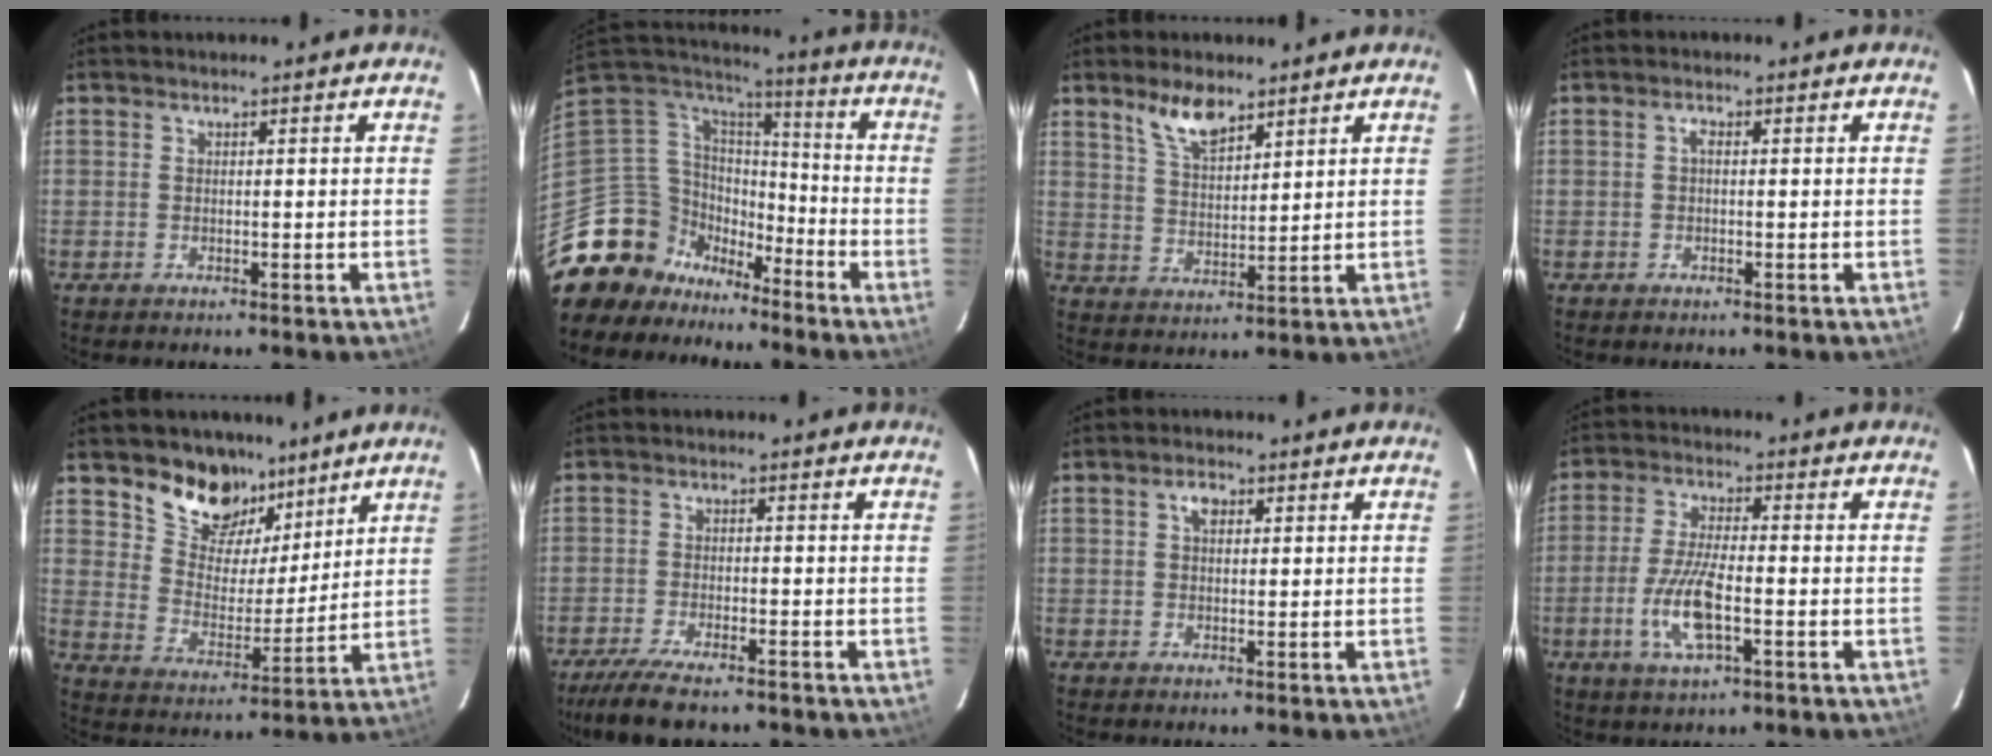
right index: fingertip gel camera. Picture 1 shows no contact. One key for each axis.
{"total": 17.4, "fx": -12.5, "fy": 11.2, "fz": 4.6, "tx": -0.136, "ty": 0.032, "tz": -0.219}
{"total": 7.1, "fx": 5.1, "fy": 2.6, "fz": 4.1, "tx": -0.074, "ty": 0.003, "tz": 0.101}
{"total": 0.9, "fx": 0.0, "fy": 0.5, "fz": 0.8, "tx": -0.015, "ty": 0.006, "tz": -0.003}
{"total": 13.1, "fx": 9.3, "fy": 8.0, "fz": 4.6, "tx": -0.090, "ty": 0.004, "tz": 0.170}
{"total": 9.1, "fx": -7.5, "fy": 2.0, "fz": 4.9, "tx": -0.119, "ty": -0.026, "tz": -0.130}
{"total": 2.3, "fx": 0.7, "fy": 1.4, "fz": 1.6, "tx": -0.028, "ty": 0.009, "tz": 0.012}
{"total": 9.2, "fx": -3.0, "fy": 2.4, "fz": 8.3, "tx": -0.176, "ty": -0.005, "tz": -0.060}